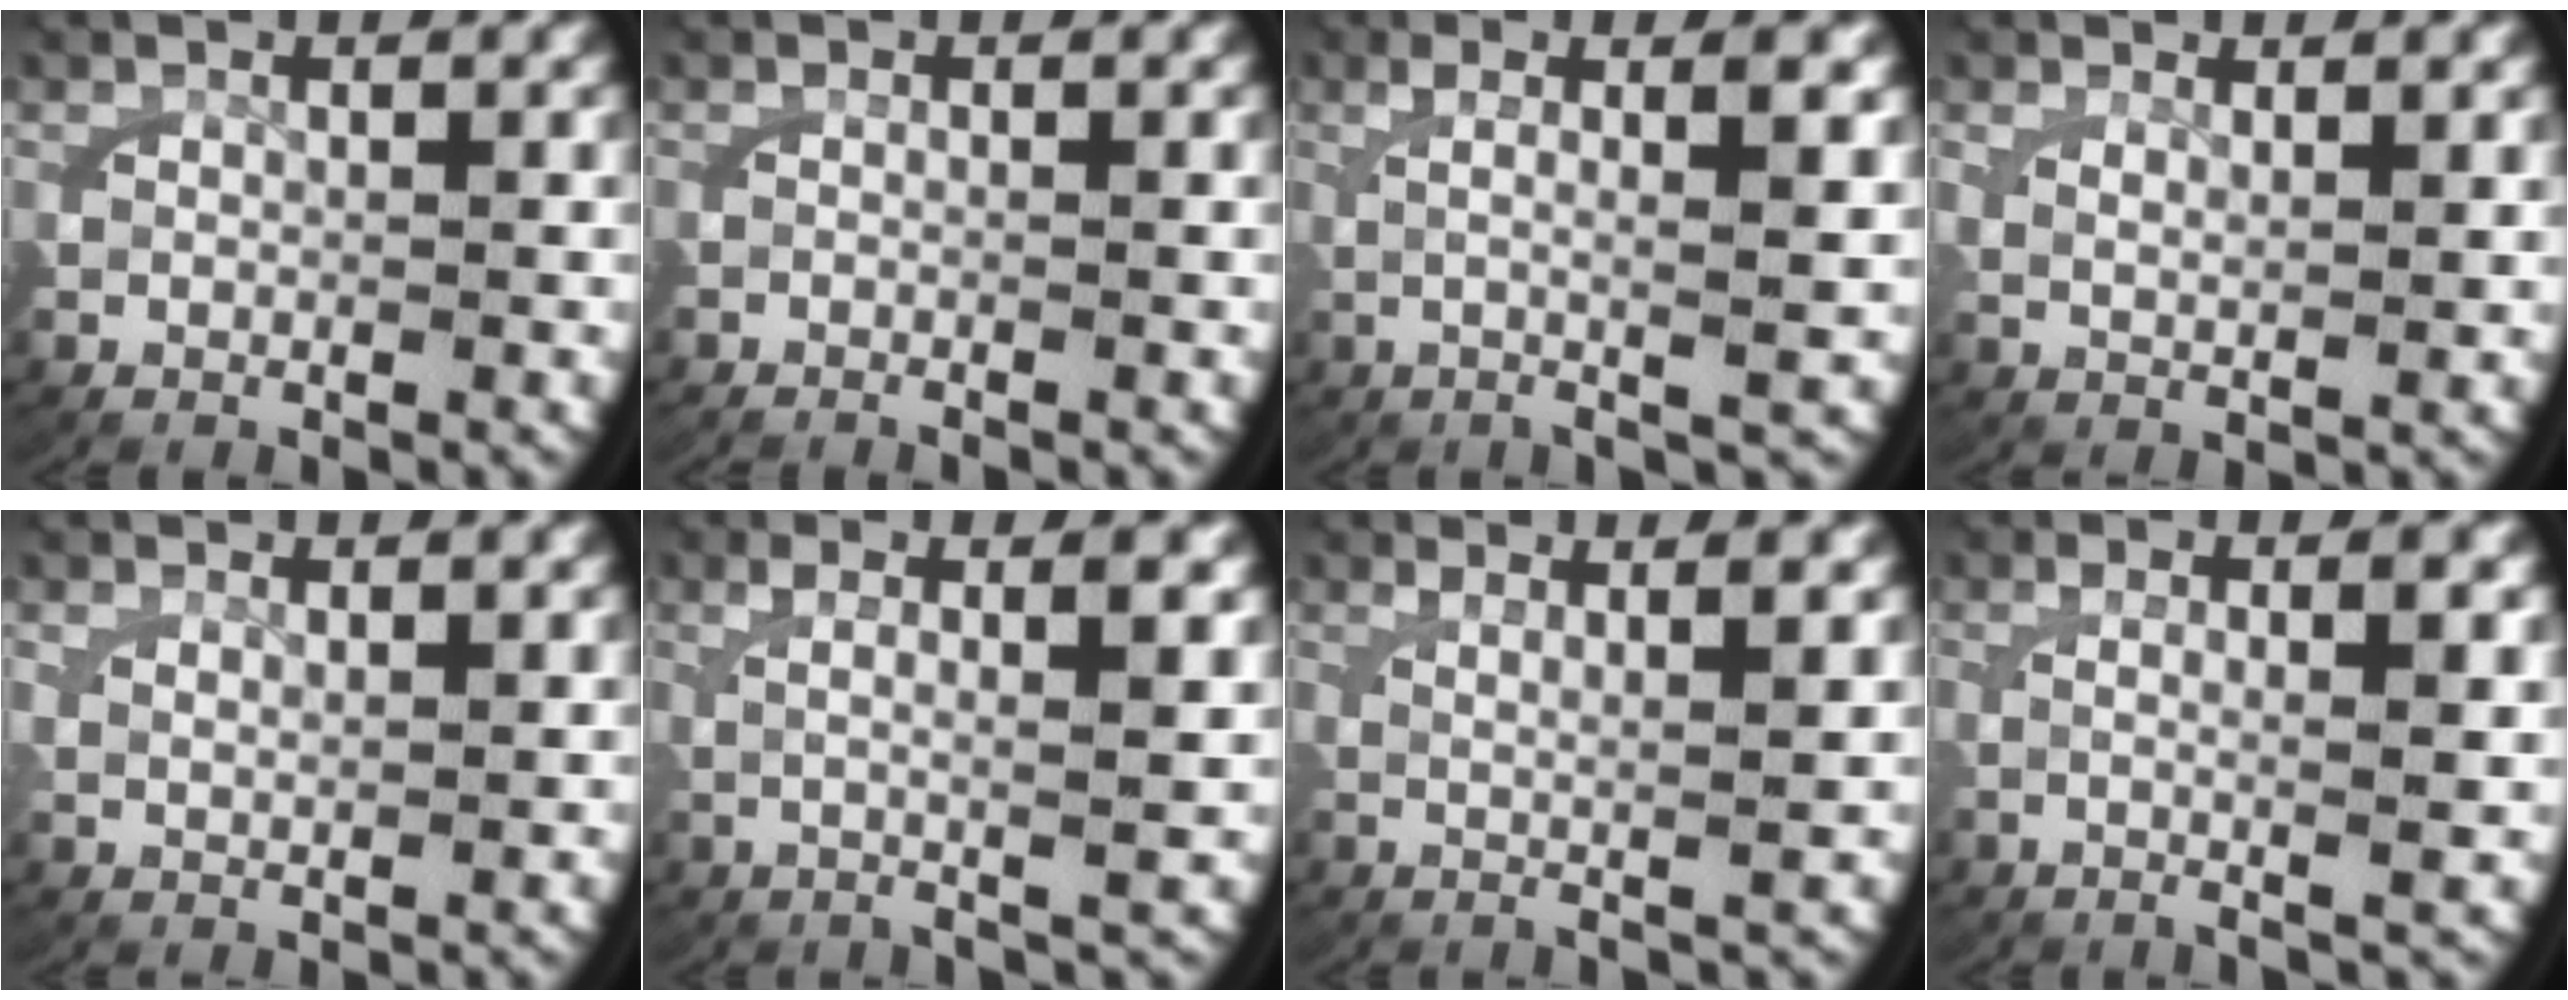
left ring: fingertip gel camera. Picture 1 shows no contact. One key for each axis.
{"total": 1.0, "fx": -0.8, "fy": 0.1, "fz": 0.5, "tx": -0.005, "ty": 0.006, "tz": -0.020}
{"total": 6.6, "fx": 2.0, "fy": 1.0, "fz": 6.2, "tx": -0.090, "ty": 0.024, "tz": 0.025}
{"total": 1.8, "fx": 1.2, "fy": 0.2, "fz": 1.2, "tx": -0.024, "ty": -0.007, "tz": 0.028}
{"total": 1.3, "fx": 1.0, "fy": 0.0, "fz": 0.8, "tx": -0.012, "ty": -0.002, "tz": 0.023}
{"total": 5.9, "fx": 1.8, "fy": 1.1, "fz": 5.5, "tx": -0.081, "ty": 0.020, "tz": 0.024}
{"total": 4.0, "fx": 2.0, "fy": 0.4, "fz": 3.4, "tx": -0.052, "ty": 0.006, "tz": 0.031}
{"total": 4.3, "fx": 0.3, "fy": 0.6, "fz": 4.2, "tx": -0.078, "ty": 0.004, "tz": 0.003}